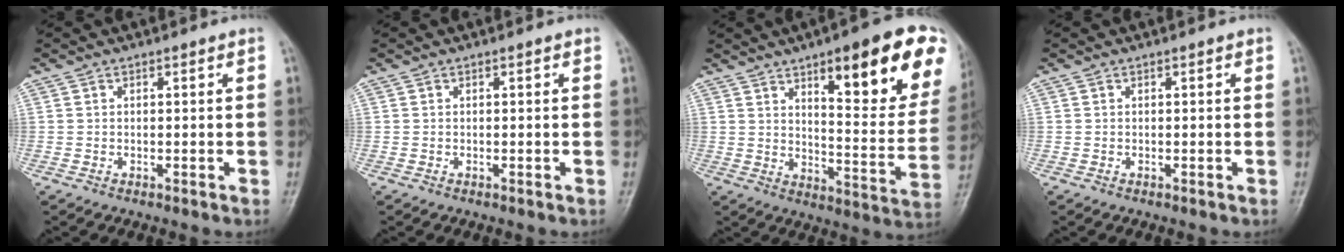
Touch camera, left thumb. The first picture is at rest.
{"total": 0.0}
{"total": 23.0, "force": [11.4, 6.5, 18.9], "torque": [-0.212, -0.040, 0.158]}
{"total": 0.0}